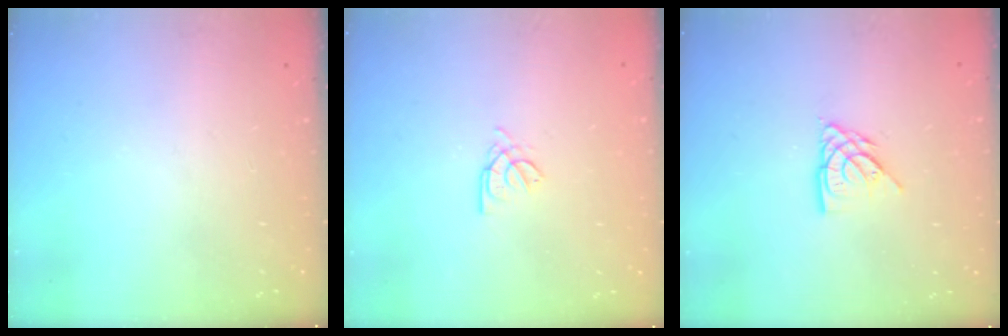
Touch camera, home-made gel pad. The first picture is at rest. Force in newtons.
{"total": 2.2, "press": 2.2, "slide": 0.6}
{"total": 7.6, "press": 7.6, "slide": 0.5}